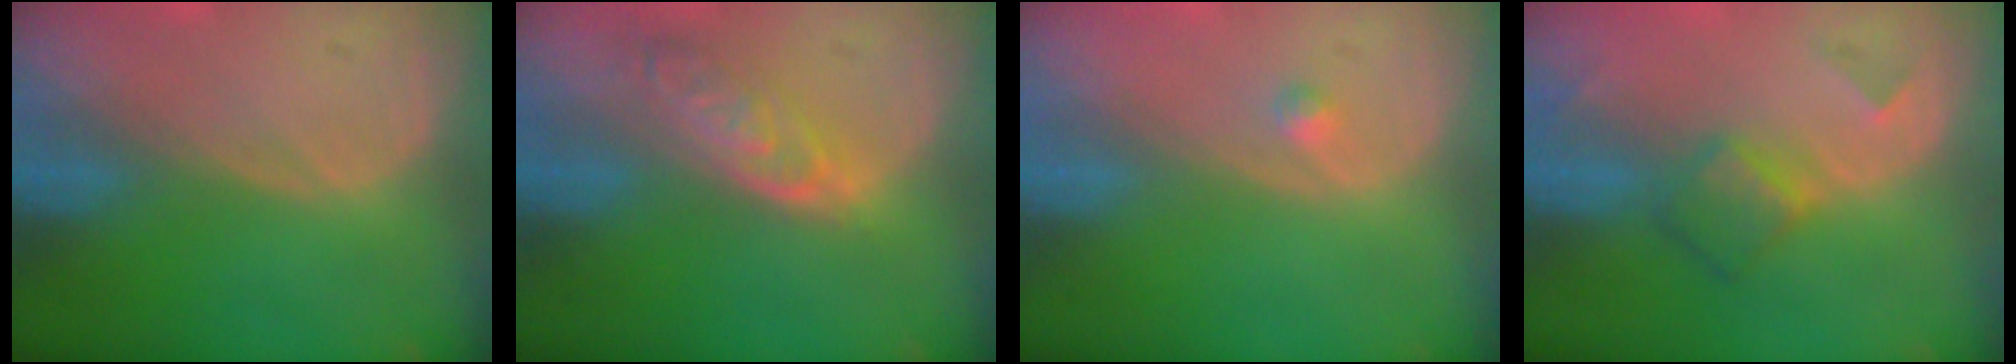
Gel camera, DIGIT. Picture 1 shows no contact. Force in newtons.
{"total": 6.4, "press": 5.8, "slide": 2.8}
{"total": 0.8, "press": 0.8, "slide": 0.1}
{"total": 5.0, "press": 4.4, "slide": 2.4}